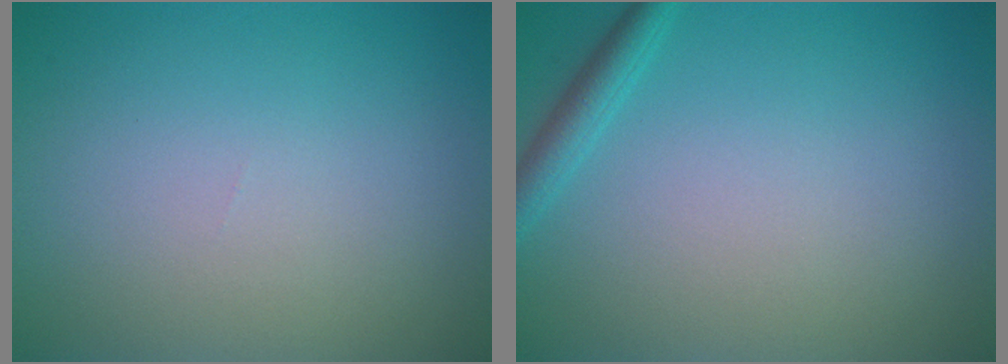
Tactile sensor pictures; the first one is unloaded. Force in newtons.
{"total": 1.8, "press": 1.8, "slide": 0.1}